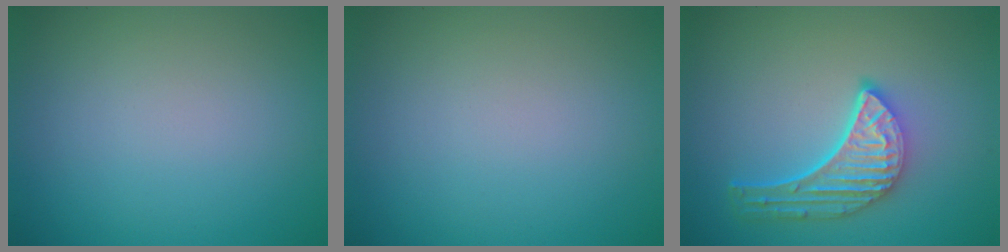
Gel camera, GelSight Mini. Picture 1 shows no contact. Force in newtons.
{"total": 0.0}
{"total": 5.0, "press": 3.8, "slide": 3.2}